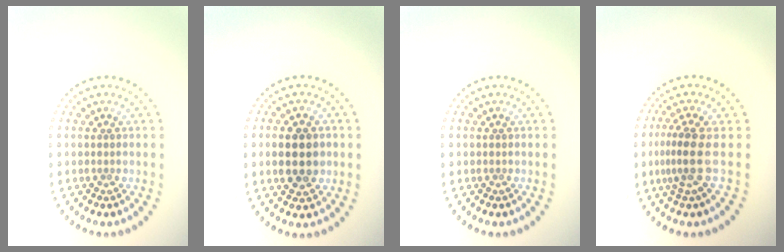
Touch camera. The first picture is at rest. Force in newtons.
{"total": 4.3, "press": 4.3, "slide": 0.2}
{"total": 0.0}
{"total": 2.8, "press": 2.0, "slide": 1.9}